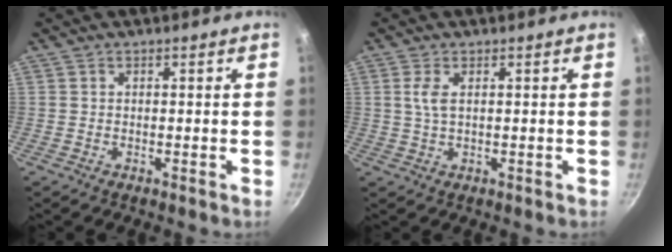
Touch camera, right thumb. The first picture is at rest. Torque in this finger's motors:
{"motor_torque": [0.02, 1.01, 0.56, 0.47, 0.11]}